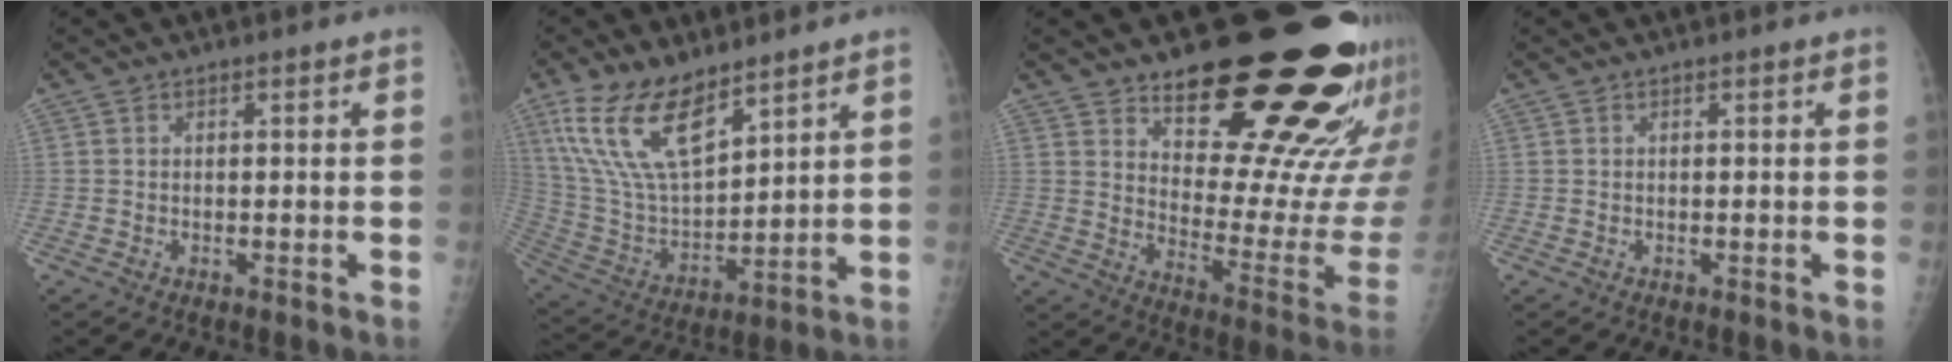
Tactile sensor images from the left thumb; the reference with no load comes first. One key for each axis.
{"total": 16.3, "fx": 10.4, "fy": 6.9, "fz": 10.6, "tx": -0.184, "ty": -0.049, "tz": 0.217}
{"total": 26.1, "fx": 17.4, "fy": 8.5, "fz": 17.4, "tx": -0.203, "ty": -0.116, "tz": 0.243}
{"total": 0.0}